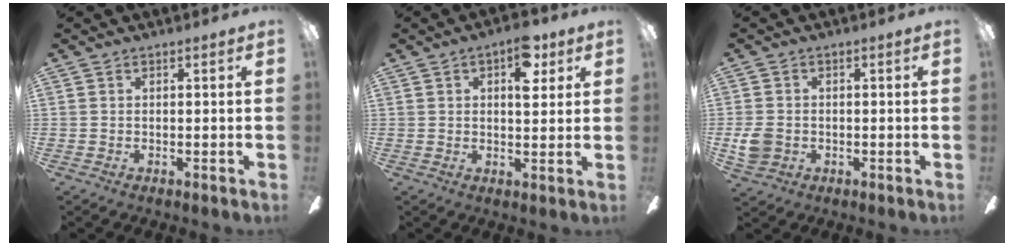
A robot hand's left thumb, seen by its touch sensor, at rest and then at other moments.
{"total": 8.2, "force": [3.9, 4.1, 6.0], "torque": [-0.067, -0.012, 0.058]}
{"total": 5.6, "force": [-0.7, 4.7, 3.0], "torque": [-0.063, 0.007, -0.013]}